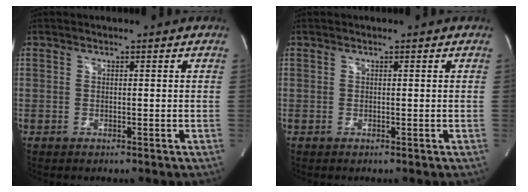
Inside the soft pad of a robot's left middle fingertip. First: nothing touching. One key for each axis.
{"total": 0.0}